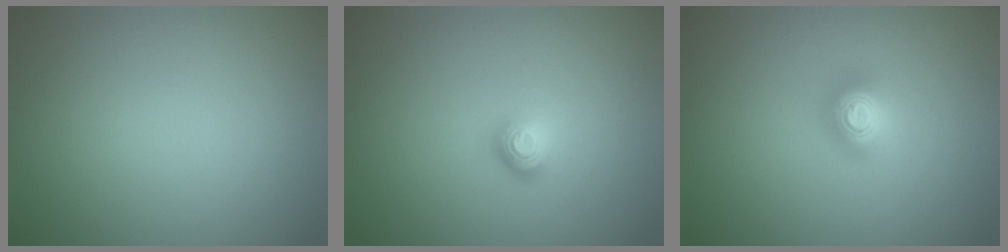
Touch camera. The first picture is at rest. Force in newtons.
{"total": 1.8, "press": 1.2, "slide": 1.4}
{"total": 2.0, "press": 2.0, "slide": 0.1}